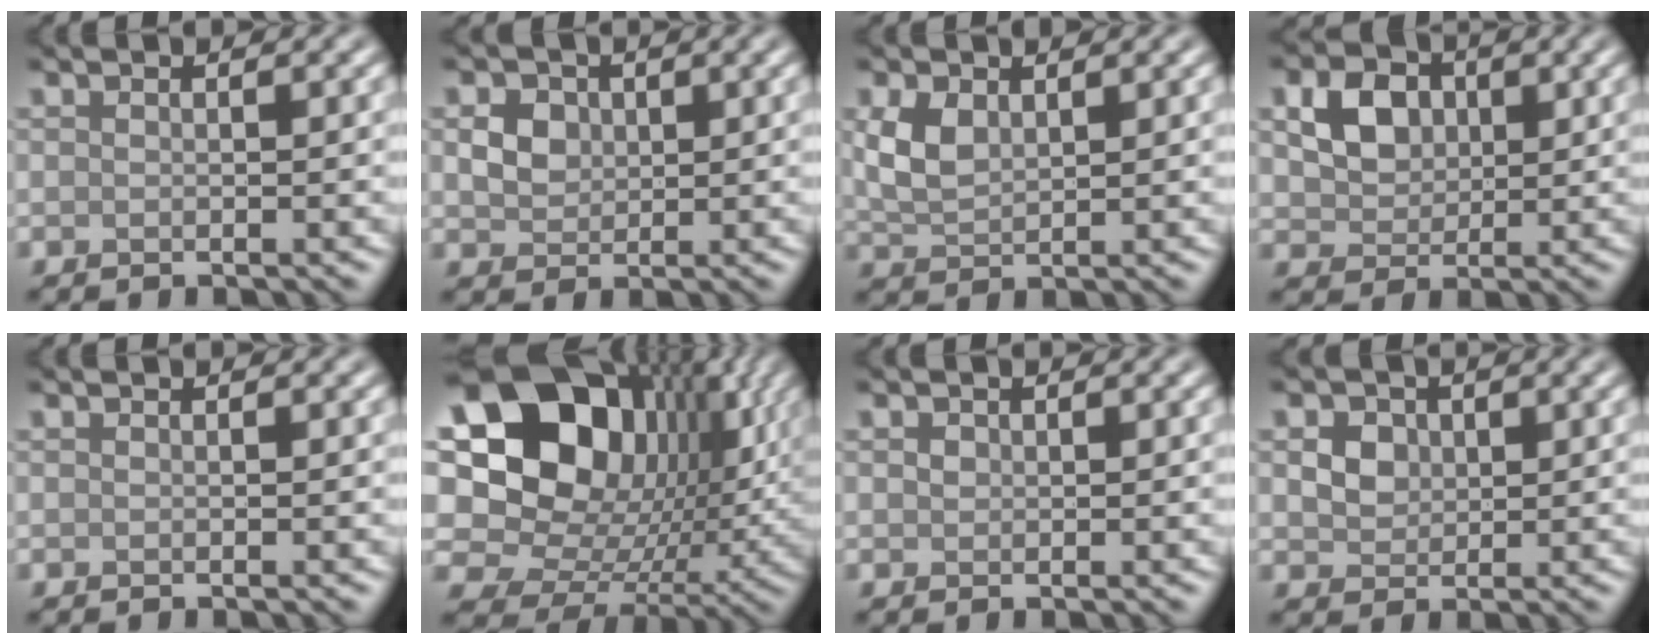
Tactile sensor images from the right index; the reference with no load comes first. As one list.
[{"total": 2.8, "force": [0.8, 2.3, 1.5], "torque": [-0.033, 0.002, 0.014]}, {"total": 3.0, "force": [0.9, 1.8, 2.2], "torque": [-0.057, 0.002, 0.026]}, {"total": 4.4, "force": [1.0, 3.5, 2.6], "torque": [-0.056, 0.003, 0.020]}, {"total": 0.0}, {"total": 19.3, "force": [4.8, 14.5, 11.7], "torque": [-0.212, 0.028, 0.099]}, {"total": 0.6, "force": [0.1, 0.6, 0.2], "torque": [-0.005, 0.000, 0.002]}, {"total": 3.7, "force": [1.4, 2.9, 1.9], "torque": [-0.046, 0.009, 0.022]}]